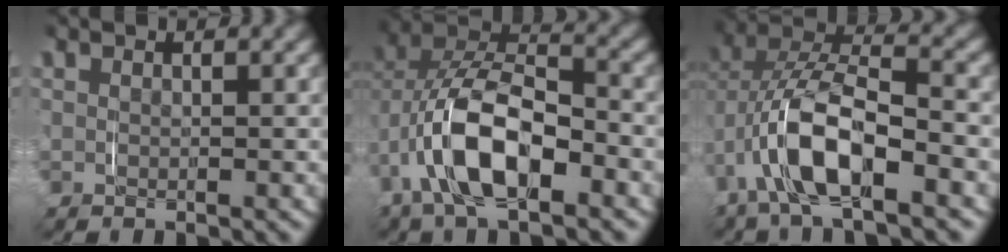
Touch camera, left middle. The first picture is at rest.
{"total": 7.6, "force": [-1.9, 4.7, 5.6], "torque": [-0.120, -0.003, -0.047]}
{"total": 5.7, "force": [-1.9, 2.7, 4.7], "torque": [-0.107, 0.002, -0.044]}